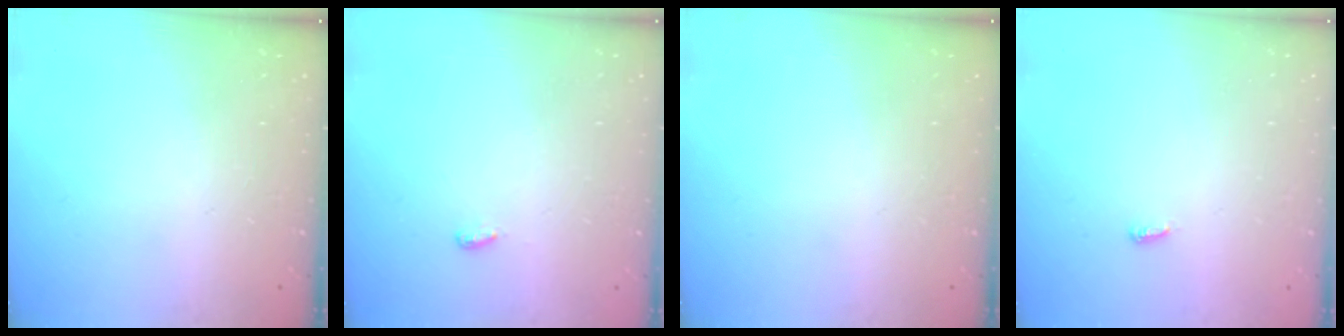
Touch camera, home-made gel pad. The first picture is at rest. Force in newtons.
{"total": 3.2, "press": 3.1, "slide": 0.4}
{"total": 0.0}
{"total": 2.9, "press": 2.9, "slide": 0.3}